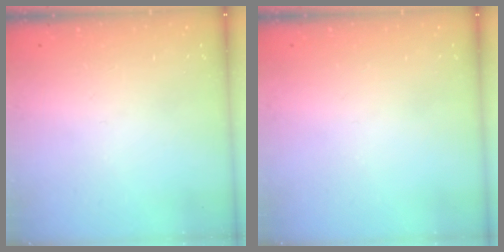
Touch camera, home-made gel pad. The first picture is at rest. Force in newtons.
{"total": 0.0}